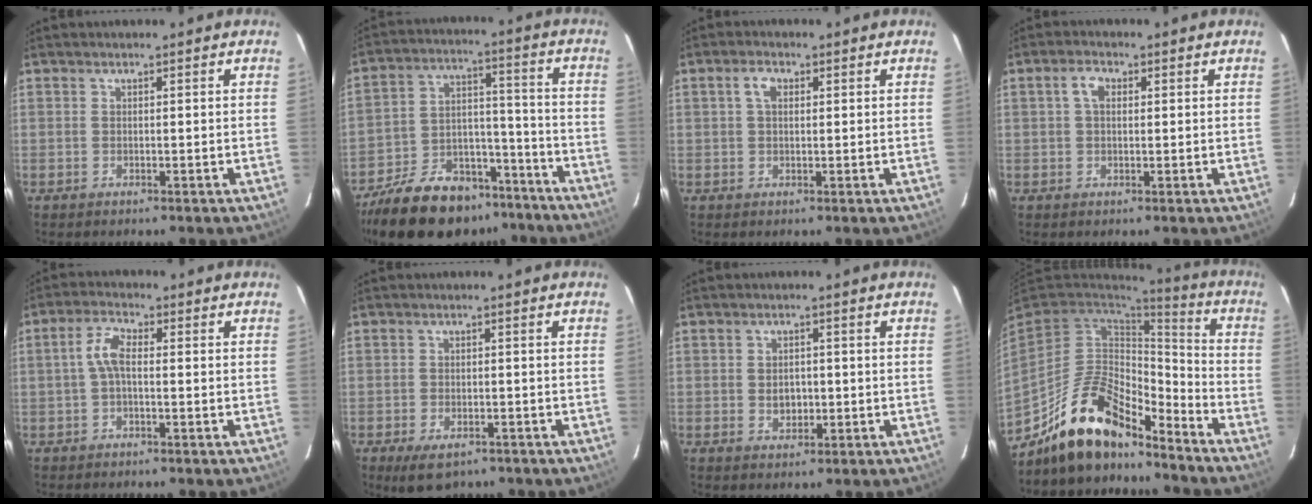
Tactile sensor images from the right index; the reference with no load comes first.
{"total": 23.0, "force": [-17.4, 11.0, 10.2], "torque": [-0.215, 0.029, -0.255]}
{"total": 2.7, "force": [0.8, 1.7, 2.0], "torque": [-0.038, 0.010, 0.014]}
{"total": 2.9, "force": [0.7, 1.9, 2.2], "torque": [-0.041, 0.011, 0.012]}
{"total": 4.0, "force": [-0.4, 1.6, 3.6], "torque": [-0.080, 0.014, -0.010]}
{"total": 5.9, "force": [-3.9, 2.9, 3.4], "torque": [-0.072, -0.018, -0.058]}
{"total": 3.2, "force": [-0.4, 2.6, 1.8], "torque": [-0.031, 0.003, -0.004]}
{"total": 16.4, "force": [-13.0, 6.0, 8.0], "torque": [-0.169, 0.018, -0.229]}